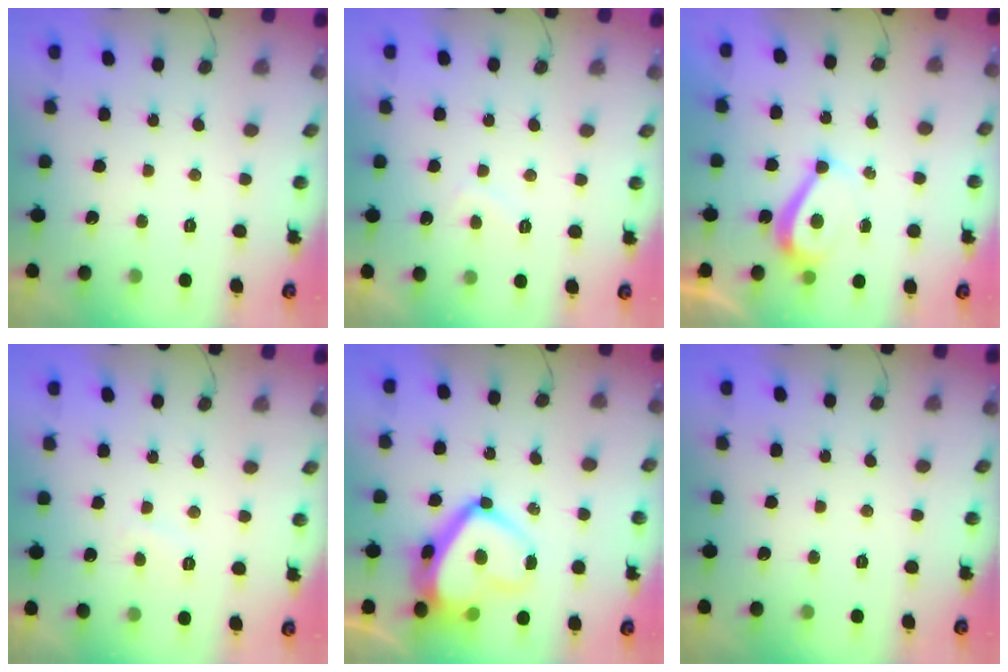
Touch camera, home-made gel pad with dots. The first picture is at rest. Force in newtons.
{"total": 1.5, "press": 1.3, "slide": 0.7}
{"total": 5.5, "press": 5.4, "slide": 0.8}
{"total": 1.6, "press": 1.6, "slide": 0.5}
{"total": 14.4, "press": 14.3, "slide": 1.4}
{"total": 0.0}